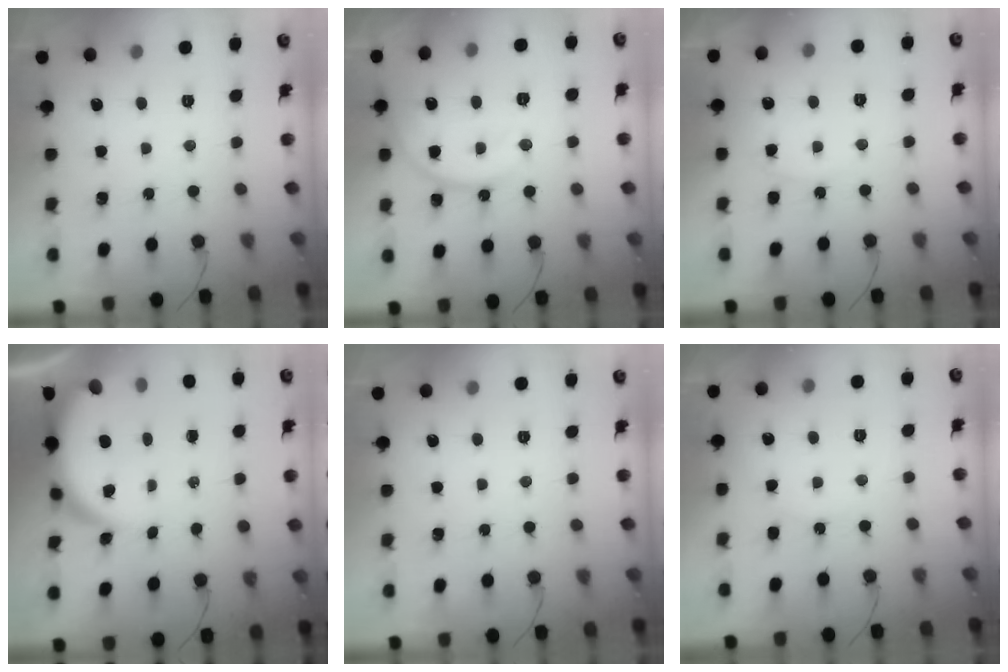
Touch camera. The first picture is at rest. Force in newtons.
{"total": 14.0, "press": 13.6, "slide": 3.2}
{"total": 4.6, "press": 4.6, "slide": 0.5}
{"total": 6.0, "press": 6.0, "slide": 0.1}
{"total": 0.0}
{"total": 5.7, "press": 5.7, "slide": 0.7}